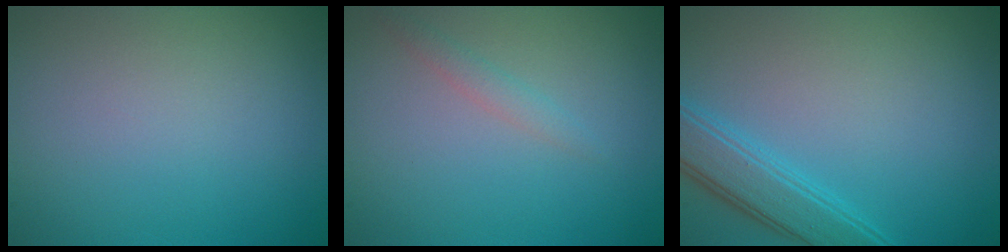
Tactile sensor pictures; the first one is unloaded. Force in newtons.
{"total": 1.1, "press": 1.1, "slide": 0.2}
{"total": 3.8, "press": 3.8, "slide": 0.1}